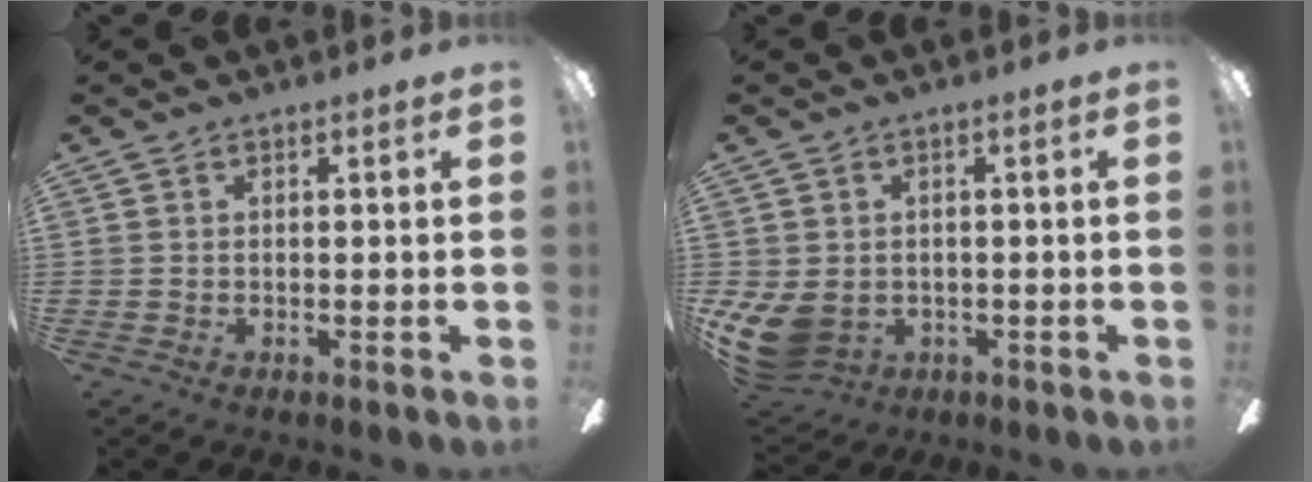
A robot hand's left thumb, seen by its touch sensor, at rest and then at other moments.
{"total": 7.9, "force": [-1.7, 6.3, 4.5], "torque": [-0.114, -0.001, -0.031]}